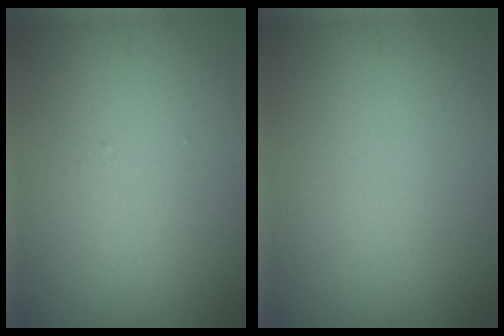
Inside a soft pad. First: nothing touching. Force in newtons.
{"total": 0.0}